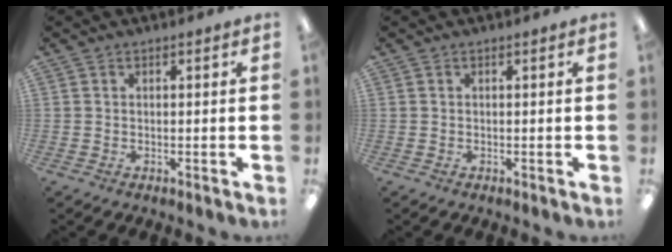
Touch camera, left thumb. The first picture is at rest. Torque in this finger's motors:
{"motor_torque": [-0.06, -0.06, 0.14, -0.08, 0.00]}